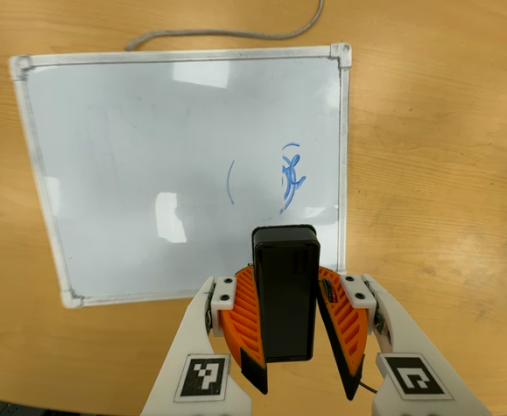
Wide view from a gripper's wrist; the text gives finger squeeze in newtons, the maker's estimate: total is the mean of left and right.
{"total": 7.2, "left": 8.1, "right": 6.3}